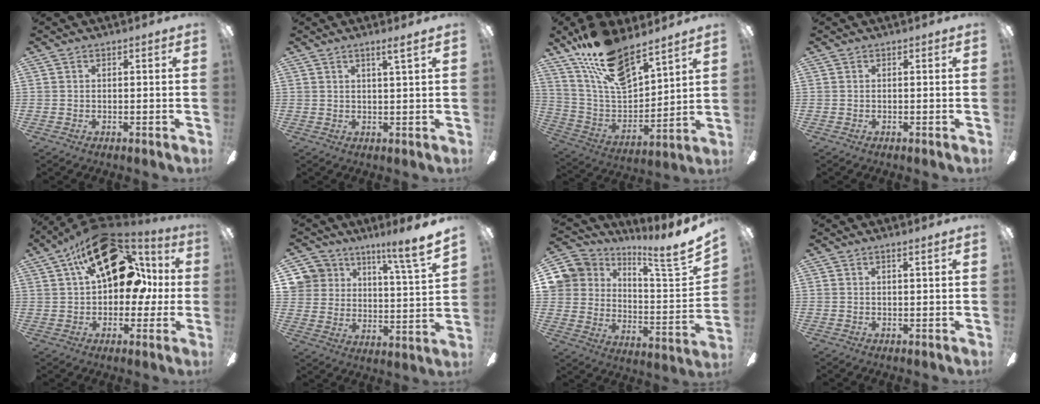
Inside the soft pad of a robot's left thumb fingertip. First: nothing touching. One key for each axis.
{"total": 2.8, "fx": 2.0, "fy": -0.3, "fz": 1.9, "tx": -0.033, "ty": -0.006, "tz": 0.031}
{"total": 18.7, "fx": 14.0, "fy": 7.2, "fz": 9.9, "tx": -0.190, "ty": -0.087, "tz": 0.253}
{"total": 0.0}
{"total": 23.9, "fx": 10.1, "fy": 12.9, "fz": 17.4, "tx": -0.260, "ty": -0.033, "tz": 0.171}
{"total": 11.7, "fx": 10.1, "fy": 4.0, "fz": 4.4, "tx": -0.079, "ty": -0.071, "tz": 0.180}
{"total": 11.8, "fx": 9.0, "fy": 5.2, "fz": 5.5, "tx": -0.081, "ty": -0.077, "tz": 0.153}
{"total": 1.2, "fx": 0.9, "fy": -0.1, "fz": 0.8, "tx": -0.016, "ty": -0.002, "tz": 0.015}